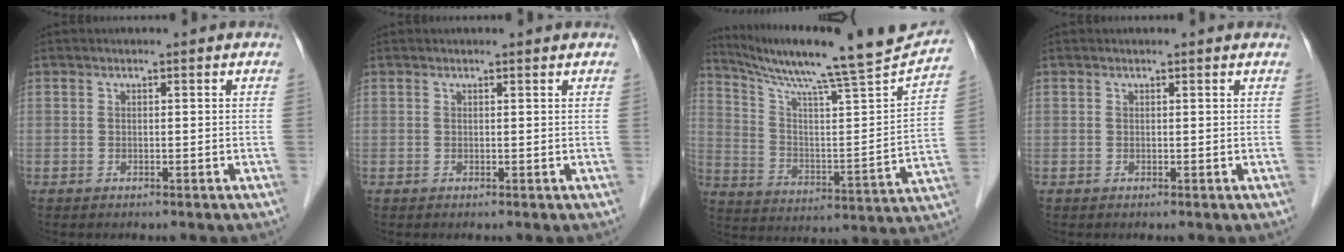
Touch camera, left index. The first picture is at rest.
{"total": 1.1, "force": [1.0, -0.2, 0.2], "torque": [-0.013, -0.001, 0.012]}
{"total": 23.1, "force": [20.5, -0.8, 10.5], "torque": [-0.179, -0.044, 0.302]}
{"total": 1.0, "force": [1.0, -0.1, 0.2], "torque": [-0.012, 0.000, 0.010]}